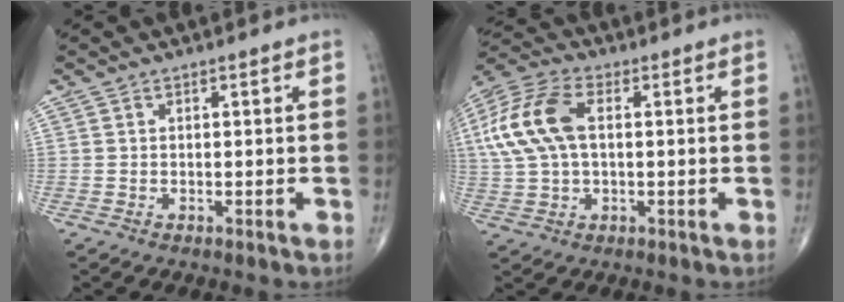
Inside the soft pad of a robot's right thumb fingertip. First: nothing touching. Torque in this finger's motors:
{"motor_torque": [0.91, 1.11, 1.12, 0.08, 0.15]}